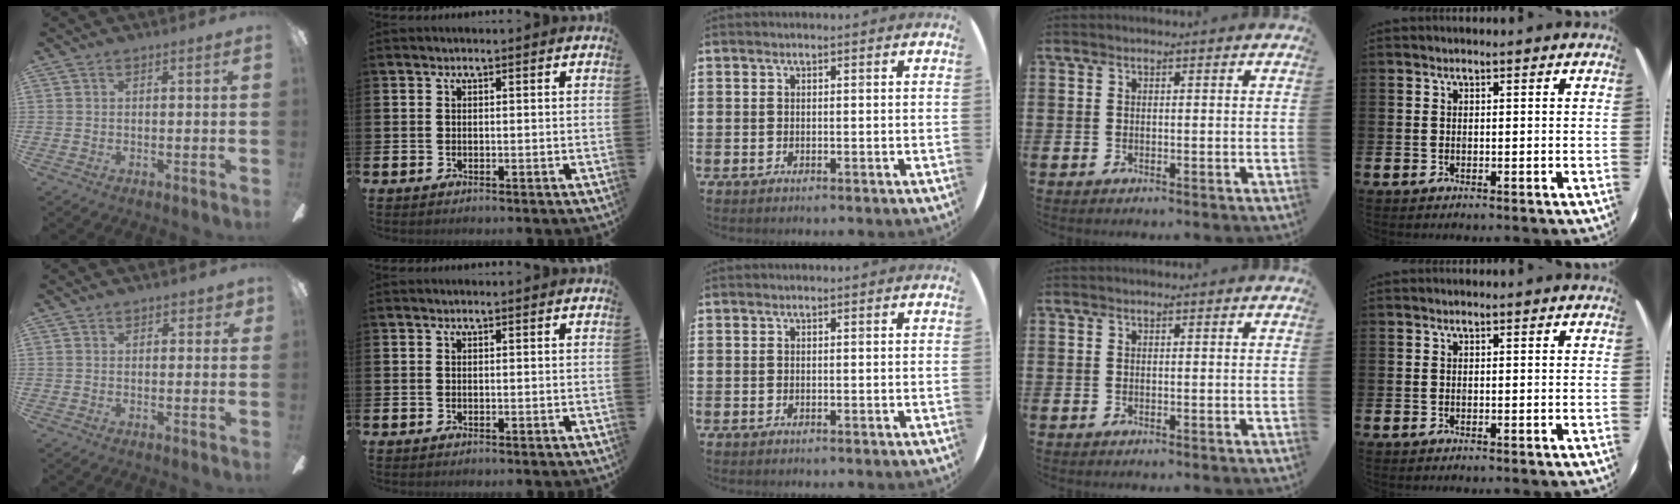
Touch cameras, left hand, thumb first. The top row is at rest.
{"thumb": {"total": 1.8, "force": [1.1, 1.1, 1.0], "torque": [-0.012, 0.002, 0.017]}}